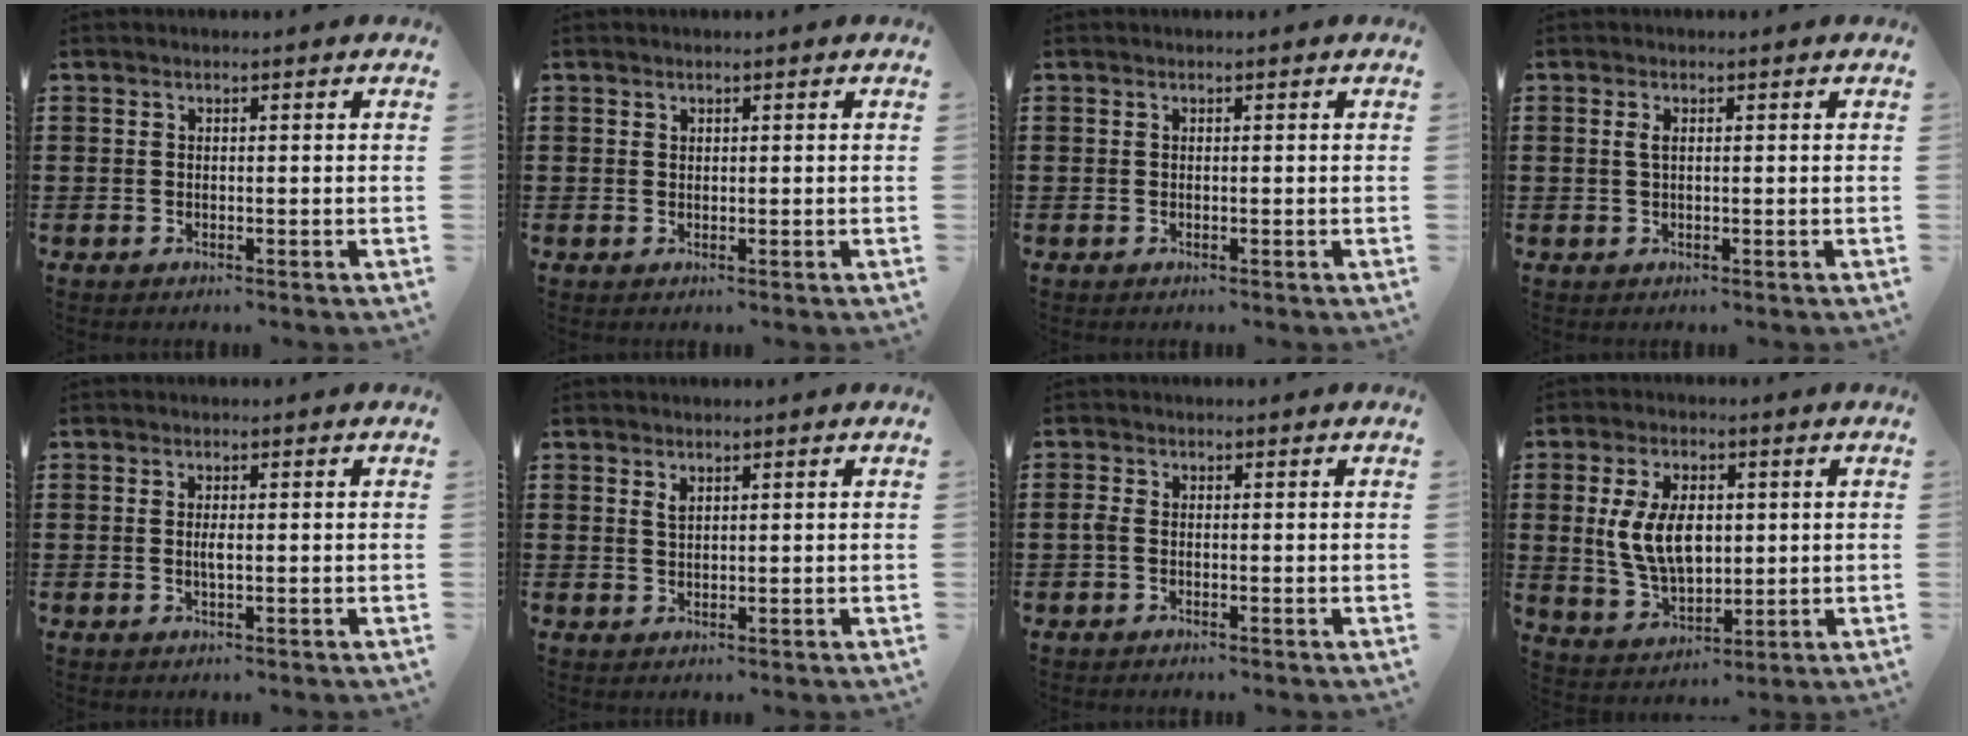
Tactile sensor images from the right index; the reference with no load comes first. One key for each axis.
{"total": 0.6, "fx": 0.4, "fy": 0.4, "fz": 0.1, "tx": -0.003, "ty": 0.002, "tz": 0.008}
{"total": 0.0}
{"total": 1.3, "fx": 0.3, "fy": 0.4, "fz": 1.2, "tx": -0.025, "ty": 0.003, "tz": 0.004}
{"total": 1.6, "fx": -0.1, "fy": 0.4, "fz": 1.6, "tx": -0.029, "ty": 0.000, "tz": -0.003}
{"total": 1.3, "fx": 0.8, "fy": 0.6, "fz": 0.8, "tx": -0.019, "ty": 0.003, "tz": 0.014}
{"total": 1.2, "fx": -0.5, "fy": 0.7, "fz": 0.9, "tx": -0.027, "ty": -0.003, "tz": -0.012}
{"total": 9.2, "fx": 1.1, "fy": 5.4, "fz": 7.3, "tx": -0.158, "ty": 0.007, "tz": 0.016}